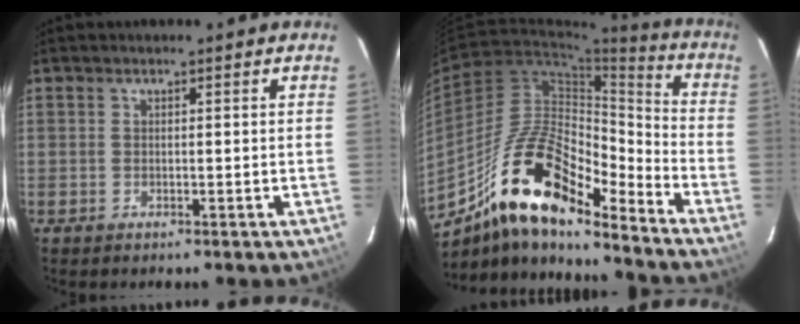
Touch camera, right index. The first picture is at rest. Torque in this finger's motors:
{"motor_torque": [1.01, -1.13, 1.02, 0.21]}